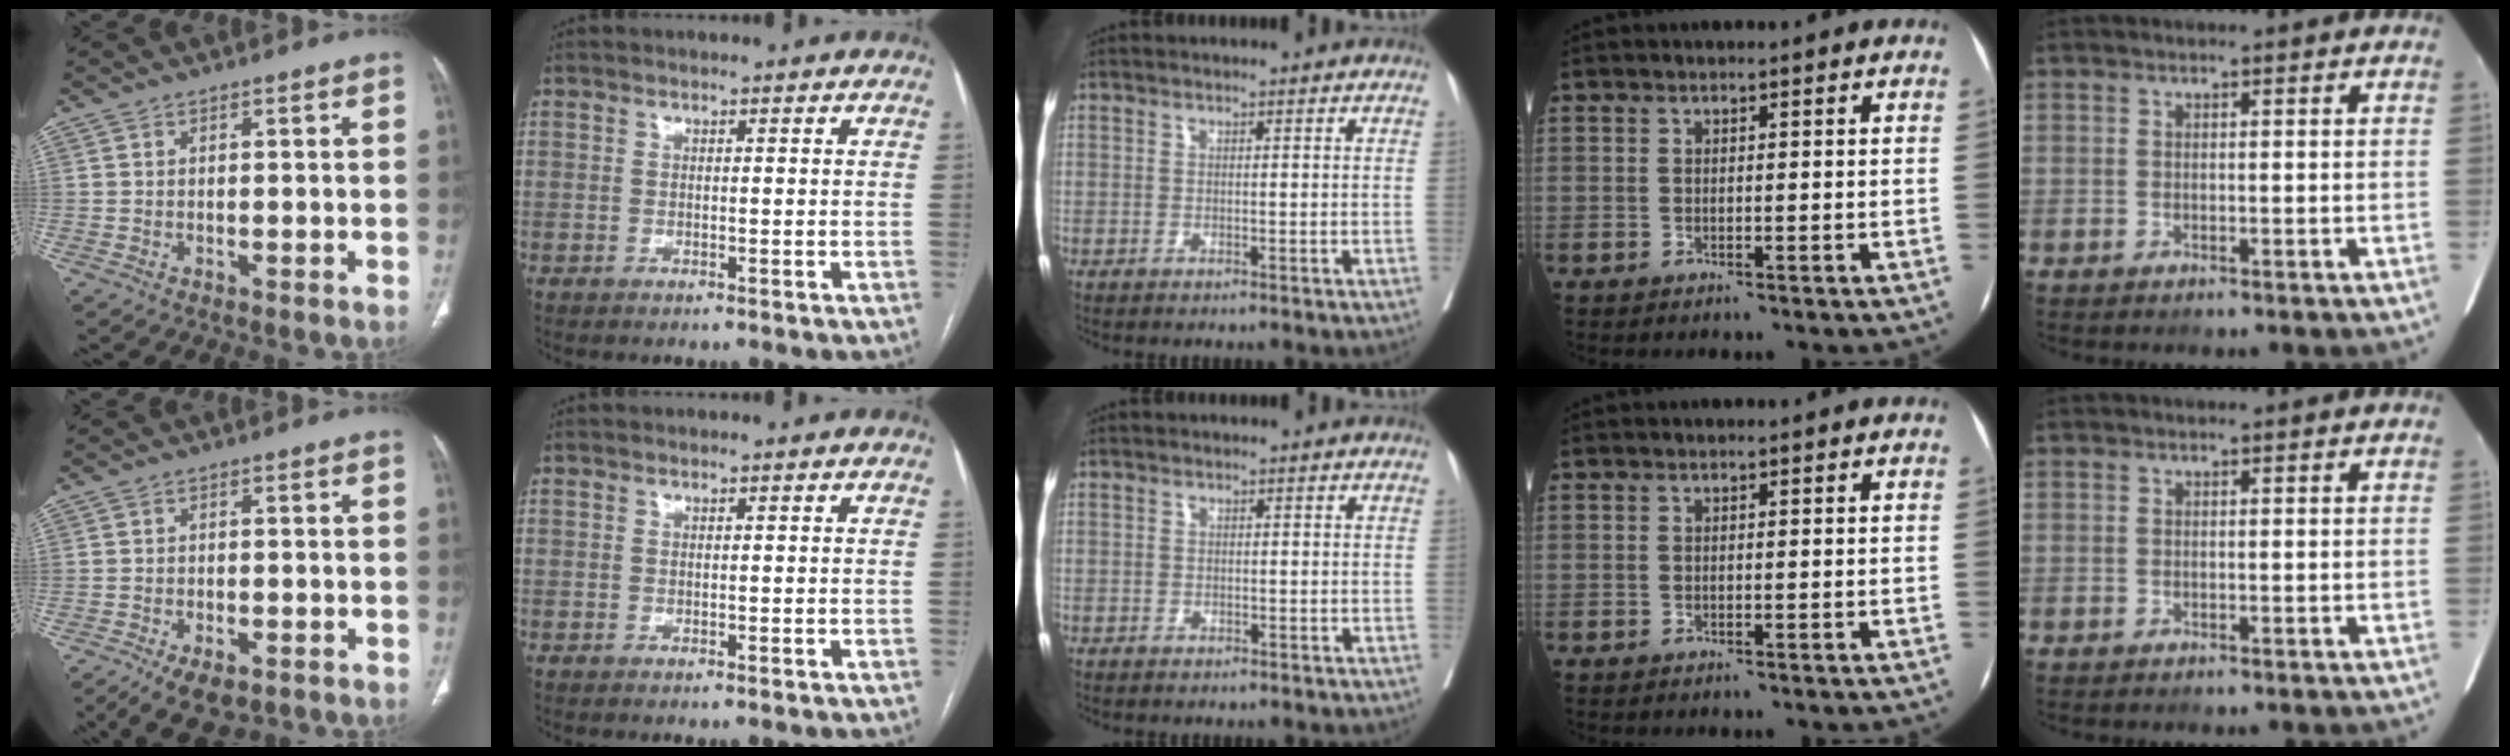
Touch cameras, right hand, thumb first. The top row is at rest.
{"thumb": {"total": 6.6, "force": [-4.0, 3.3, 4.2], "torque": [-0.066, 0.003, -0.061]}, "middle": {"total": 0.8, "force": [-0.4, 0.7, 0.0], "torque": [-0.004, 0.007, -0.008]}}